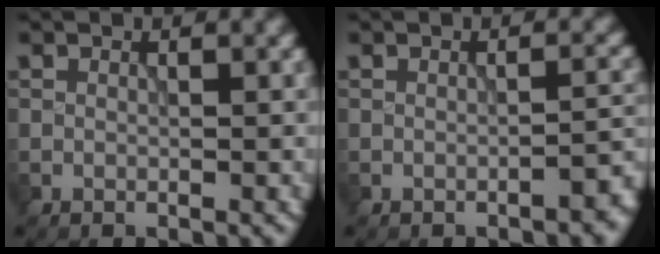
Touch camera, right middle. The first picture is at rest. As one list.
[{"total": 1.9, "force": [-1.4, 0.4, 1.2], "torque": [-0.011, 0.009, -0.020]}]